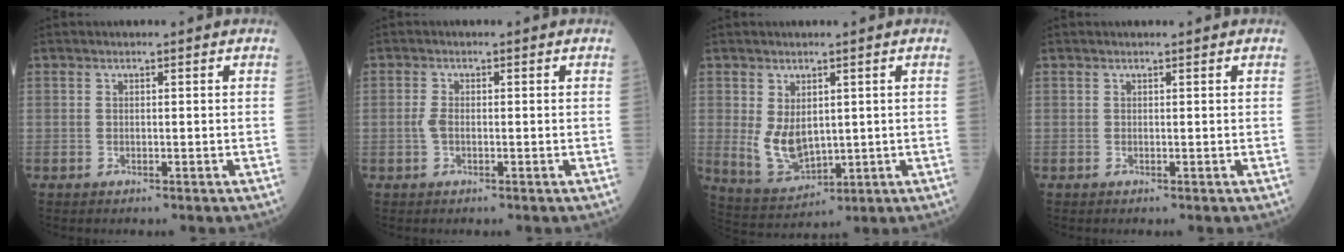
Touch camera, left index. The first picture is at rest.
{"total": 1.6, "force": [-0.4, 0.7, 1.3], "torque": [-0.034, 0.000, -0.010]}
{"total": 6.5, "force": [0.7, 3.9, 5.1], "torque": [-0.112, -0.011, 0.035]}
{"total": 0.0}